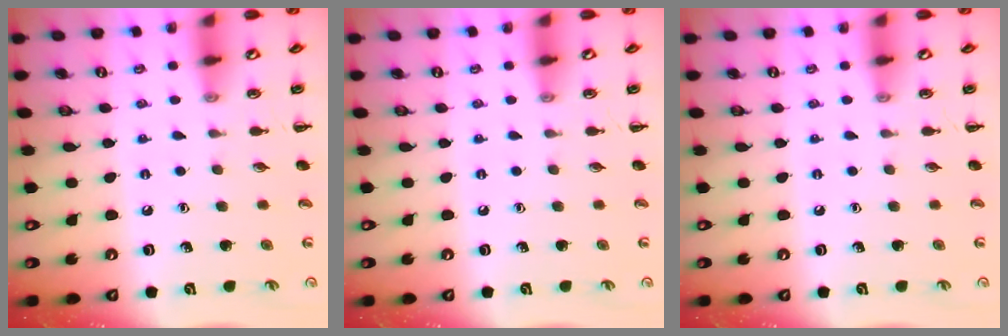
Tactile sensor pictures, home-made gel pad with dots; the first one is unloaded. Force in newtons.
{"total": 0.0}
{"total": 0.0}